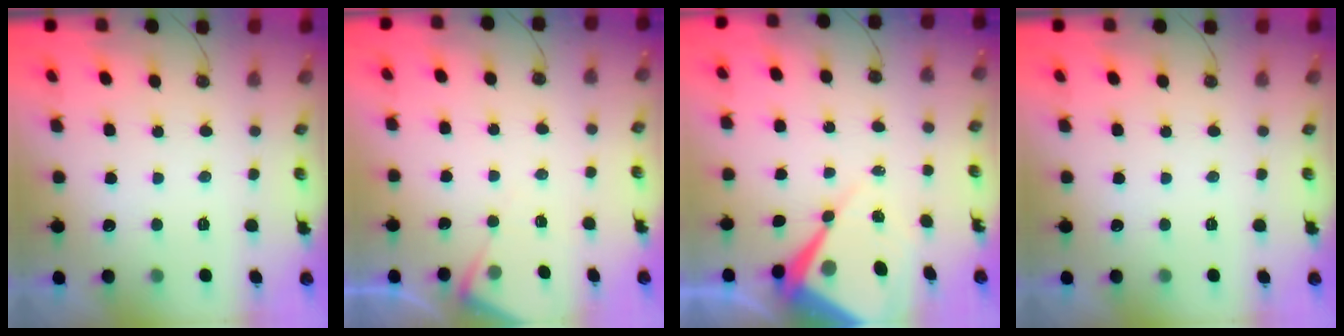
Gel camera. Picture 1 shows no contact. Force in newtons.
{"total": 5.1, "press": 5.1, "slide": 0.6}
{"total": 9.9, "press": 9.8, "slide": 0.9}
{"total": 0.0}